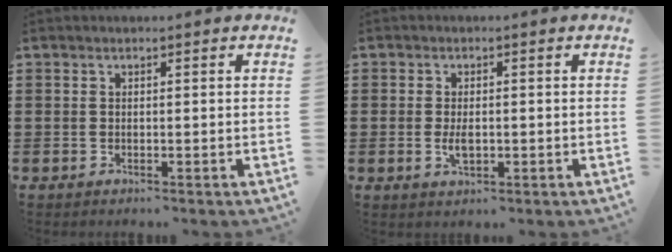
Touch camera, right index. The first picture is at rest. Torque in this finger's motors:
{"motor_torque": [1.43, 0.71, 0.16, -0.09]}